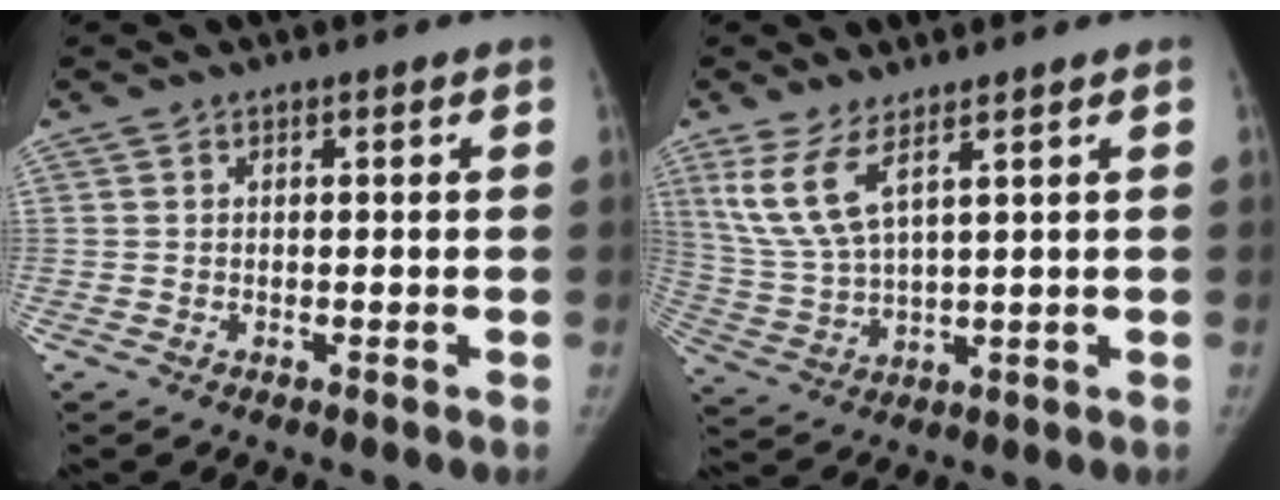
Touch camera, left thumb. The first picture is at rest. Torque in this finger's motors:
{"motor_torque": [0.09, 0.21, 1.01, -0.42, 0.08]}